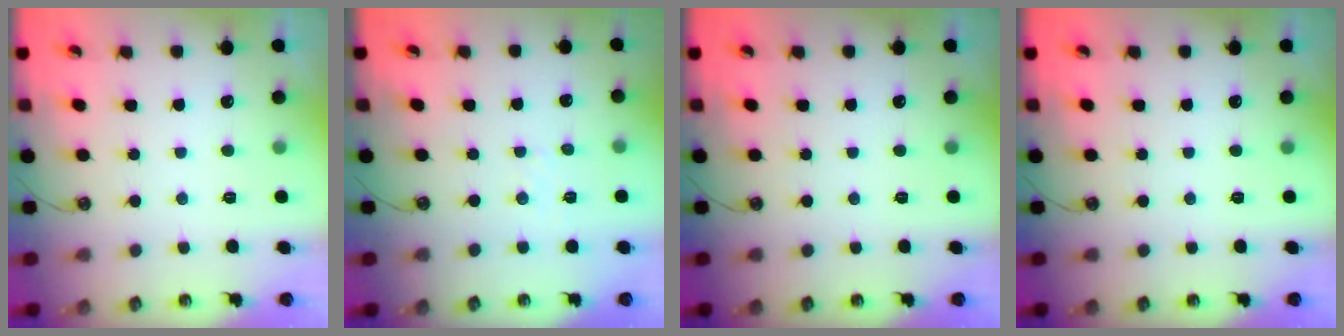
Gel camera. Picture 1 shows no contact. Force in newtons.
{"total": 2.5, "press": 2.4, "slide": 0.4}
{"total": 0.0}
{"total": 0.0}